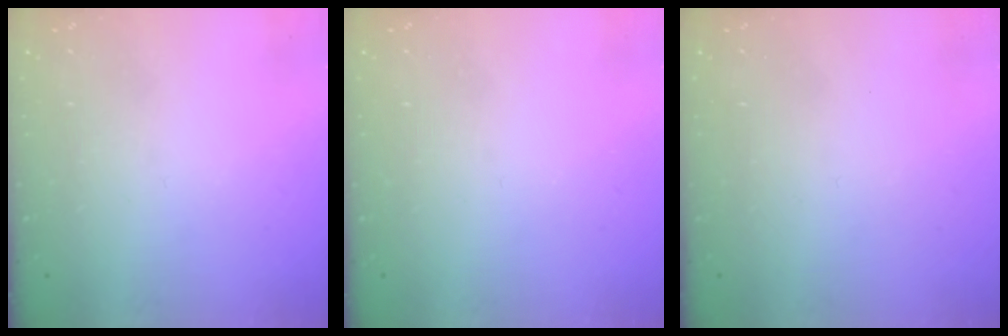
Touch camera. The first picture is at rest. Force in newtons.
{"total": 0.0}
{"total": 1.6, "press": 1.6, "slide": 0.1}